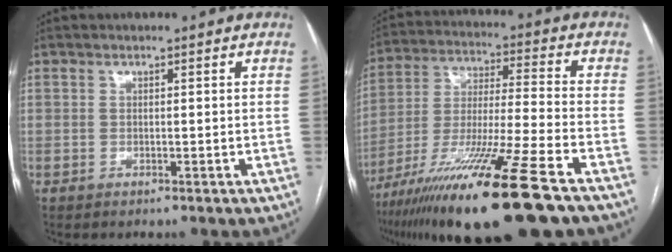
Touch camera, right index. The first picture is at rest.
{"total": 21.5, "force": [-14.0, -0.1, 16.3], "torque": [-0.286, -0.052, -0.248]}